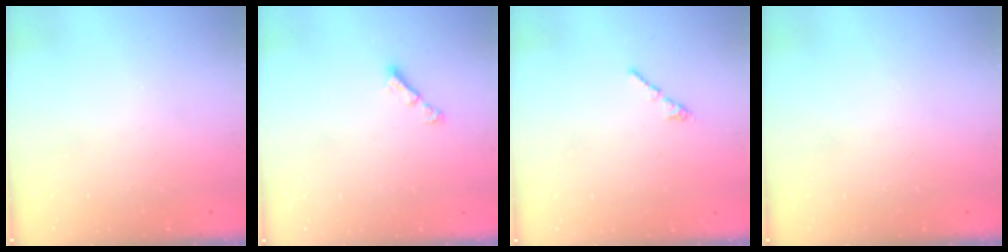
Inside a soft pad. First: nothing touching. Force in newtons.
{"total": 3.1, "press": 3.1, "slide": 0.1}
{"total": 0.7, "press": 0.6, "slide": 0.4}
{"total": 0.0}